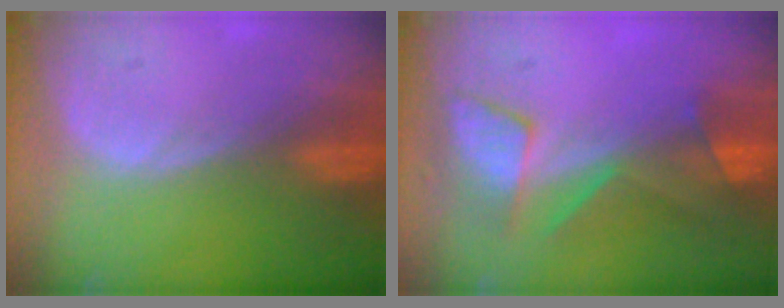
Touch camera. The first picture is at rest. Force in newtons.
{"total": 7.3, "press": 7.0, "slide": 2.2}